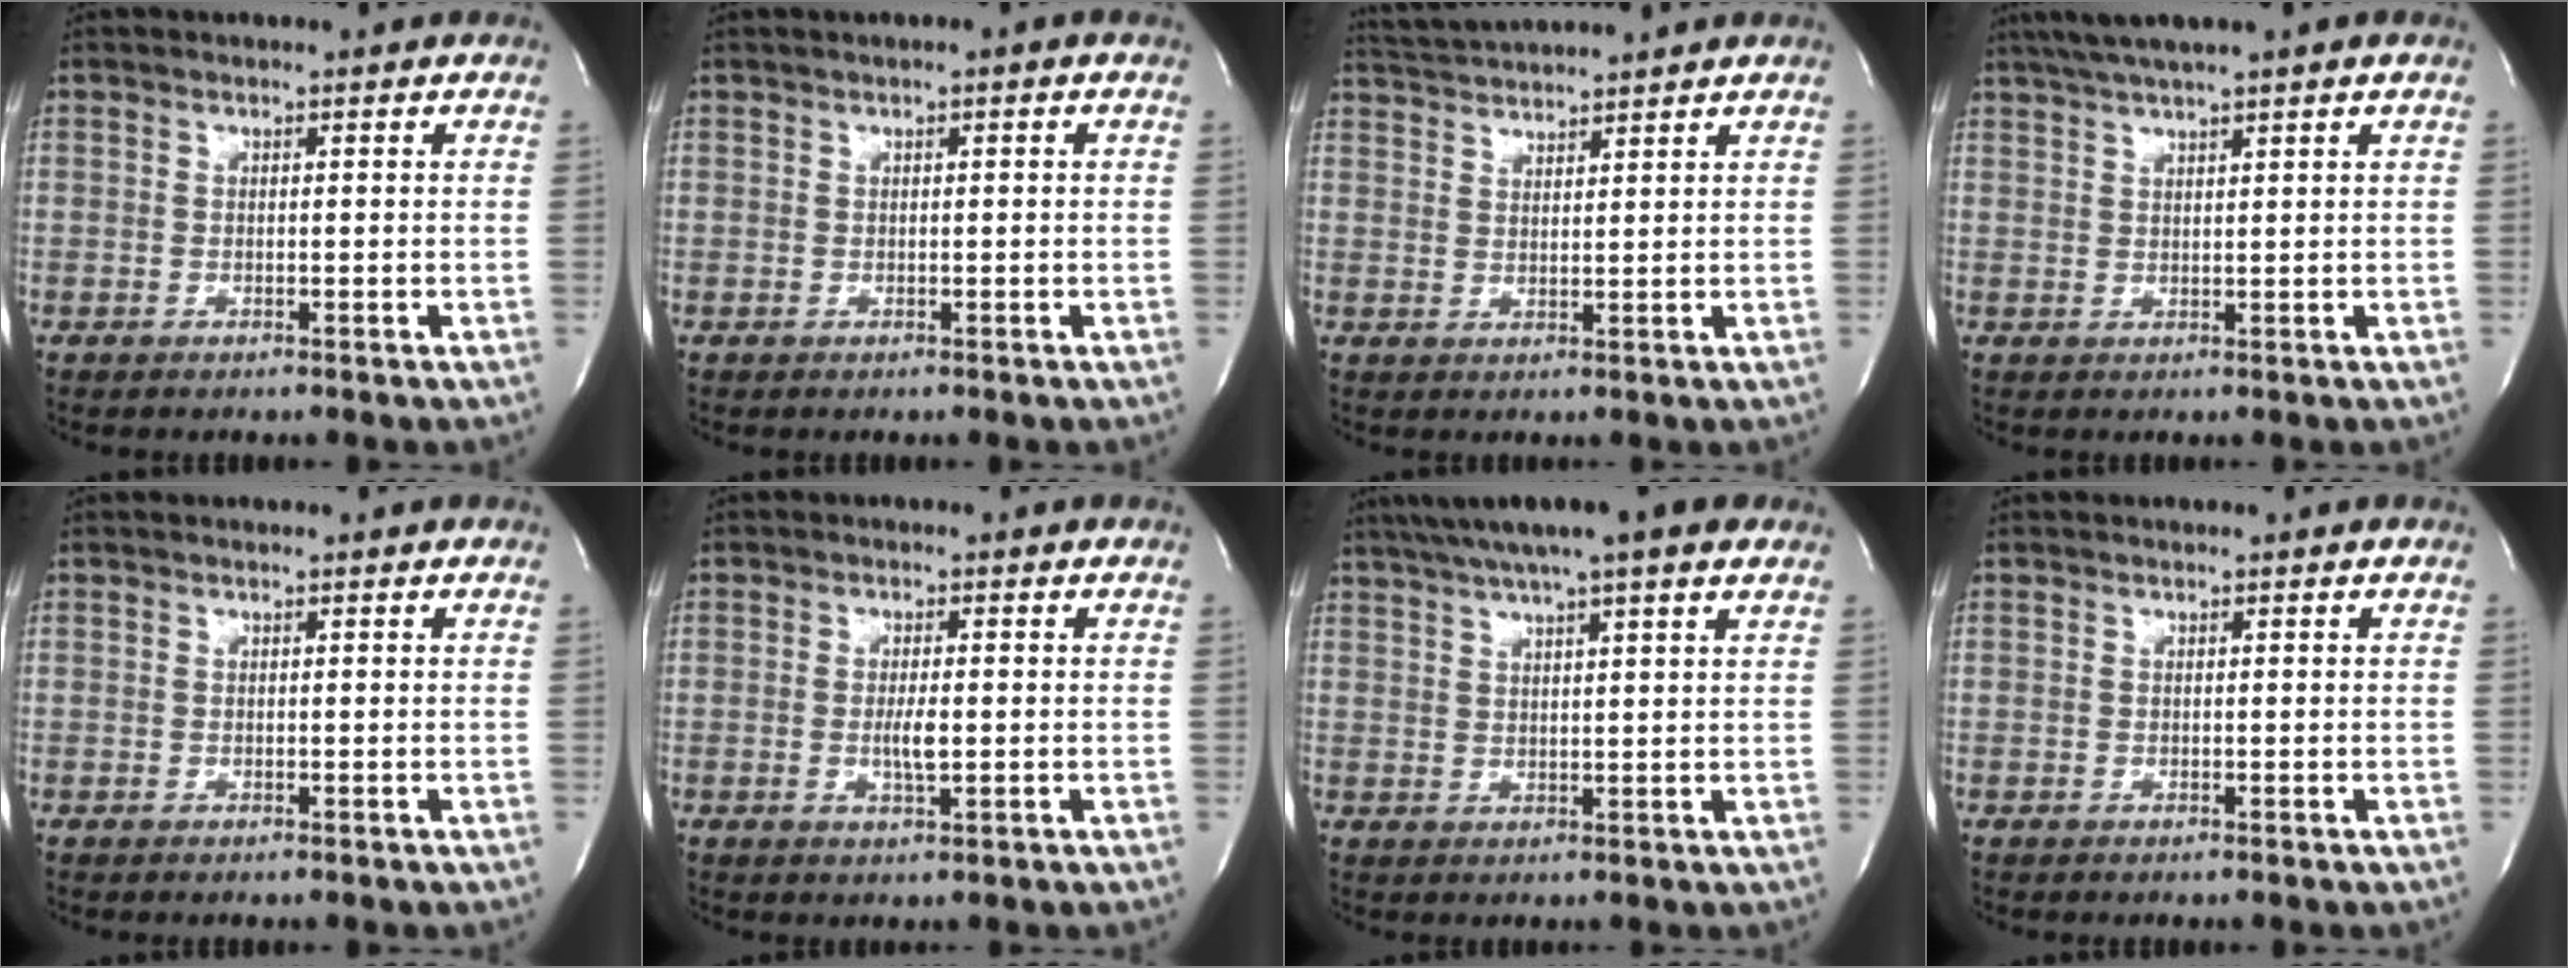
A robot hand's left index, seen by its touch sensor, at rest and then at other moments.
{"total": 0.7, "force": [0.2, 0.1, 0.7], "torque": [-0.012, 0.001, -0.001]}
{"total": 6.0, "force": [5.7, -1.2, 1.3], "torque": [-0.031, 0.017, 0.101]}
{"total": 6.5, "force": [4.9, -0.6, 4.2], "torque": [-0.078, 0.029, 0.083]}
{"total": 0.0}
{"total": 2.8, "force": [-0.5, 0.5, 2.8], "torque": [-0.052, -0.007, -0.009]}
{"total": 14.2, "force": [10.7, 1.5, 9.1], "torque": [-0.156, 0.041, 0.147]}
{"total": 0.0}